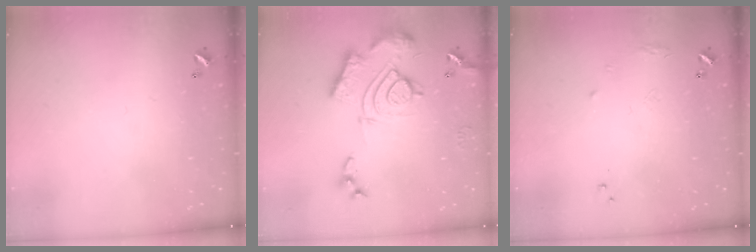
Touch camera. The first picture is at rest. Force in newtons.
{"total": 17.9, "press": 17.8, "slide": 1.9}
{"total": 7.4, "press": 7.4, "slide": 0.8}